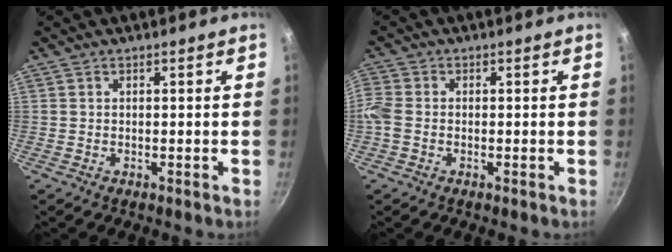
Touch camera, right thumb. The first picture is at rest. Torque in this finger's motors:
{"motor_torque": [0.02, 0.04, 0.43, 0.24, 0.16]}